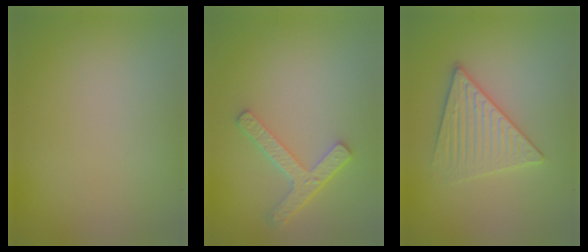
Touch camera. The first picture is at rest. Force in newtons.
{"total": 3.8, "press": 2.9, "slide": 2.4}
{"total": 3.5, "press": 3.4, "slide": 1.1}